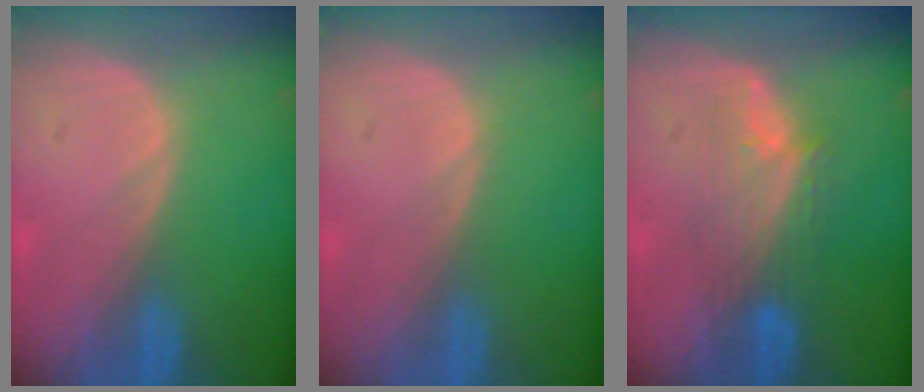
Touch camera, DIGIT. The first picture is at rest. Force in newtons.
{"total": 0.0}
{"total": 5.5, "press": 5.4, "slide": 0.7}